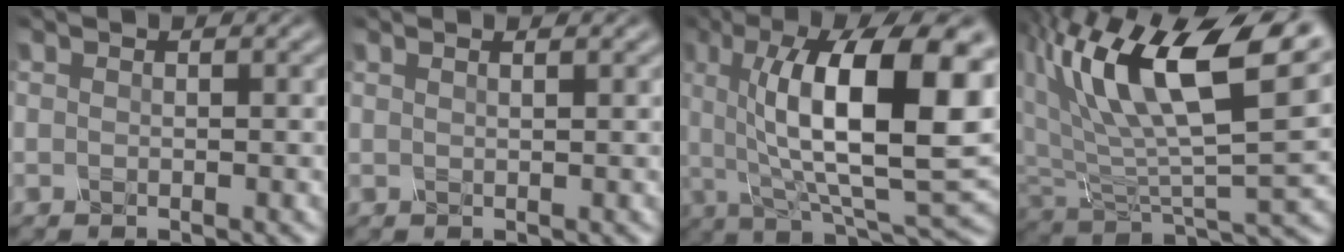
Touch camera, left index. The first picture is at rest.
{"total": 2.1, "force": [1.3, 1.0, 1.3], "torque": [0.006, 0.017, -0.011]}
{"total": 14.5, "force": [2.2, 4.9, 13.5], "torque": [-0.208, 0.005, 0.038]}
{"total": 12.5, "force": [5.5, 4.7, 10.2], "torque": [-0.194, 0.010, 0.110]}